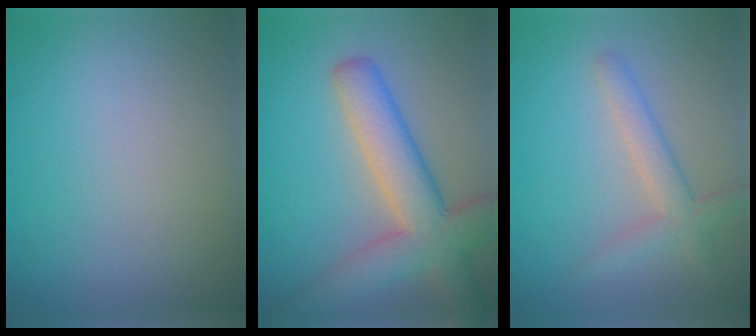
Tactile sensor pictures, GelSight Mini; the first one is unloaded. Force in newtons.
{"total": 7.5, "press": 7.5, "slide": 0.3}
{"total": 2.7, "press": 2.7, "slide": 0.1}